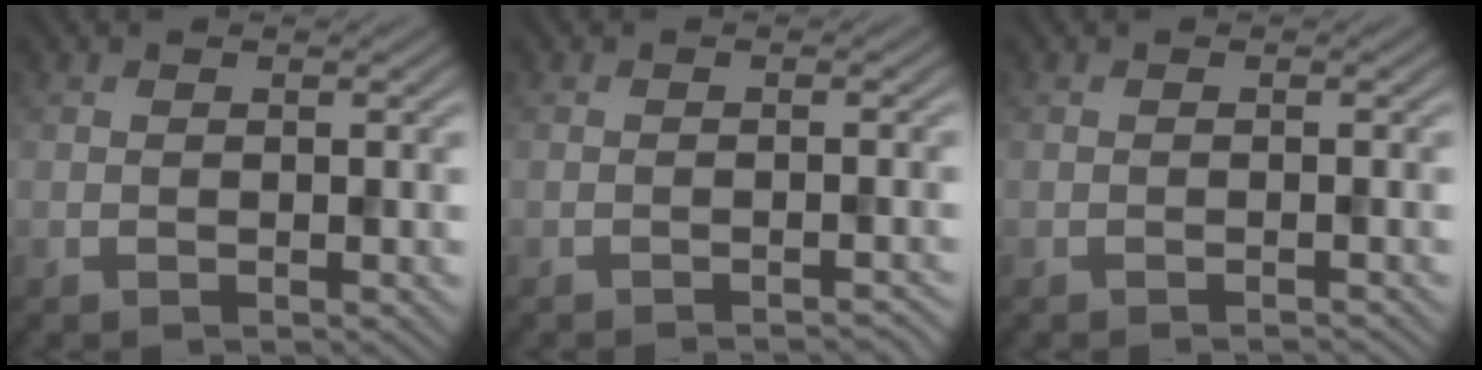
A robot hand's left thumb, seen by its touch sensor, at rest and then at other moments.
{"total": 1.5, "force": [-1.2, 0.2, 0.8], "torque": [0.002, 0.003, -0.021]}
{"total": 0.6, "force": [-0.5, 0.0, 0.3], "torque": [-0.001, 0.003, -0.013]}